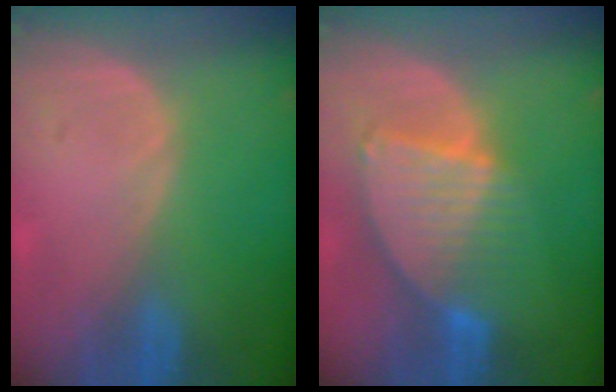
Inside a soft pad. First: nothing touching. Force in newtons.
{"total": 8.4, "press": 7.3, "slide": 4.1}